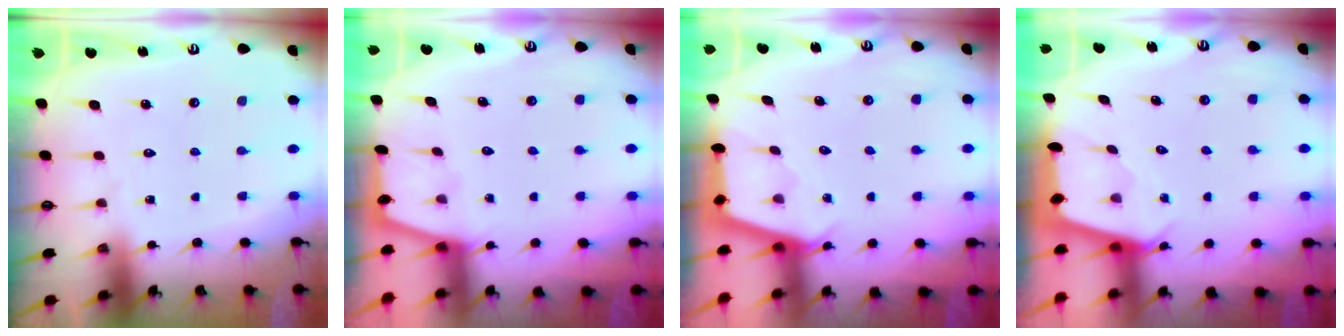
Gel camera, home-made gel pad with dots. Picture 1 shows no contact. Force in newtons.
{"total": 1.0, "press": 1.0, "slide": 0.2}
{"total": 2.6, "press": 2.6, "slide": 0.3}
{"total": 2.4, "press": 2.4, "slide": 0.3}